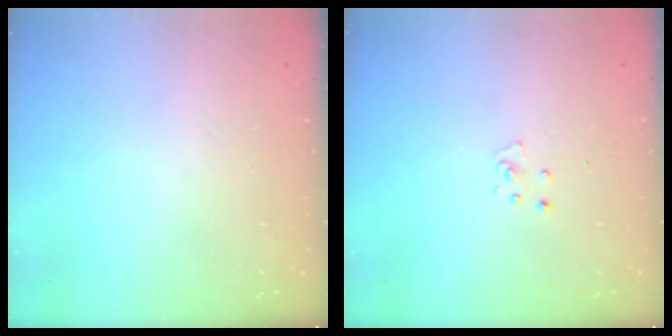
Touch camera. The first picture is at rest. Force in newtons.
{"total": 2.6, "press": 2.6, "slide": 0.2}